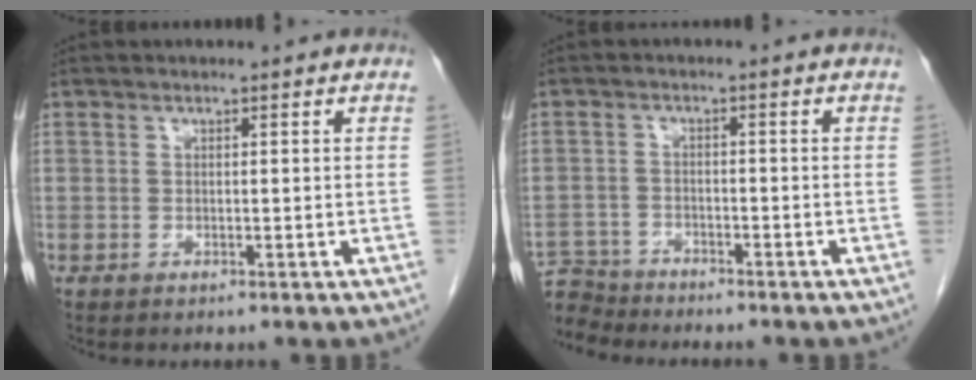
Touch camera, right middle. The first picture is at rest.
{"total": 5.7, "force": [-5.6, 1.0, -0.7], "torque": [0.019, 0.000, -0.109]}